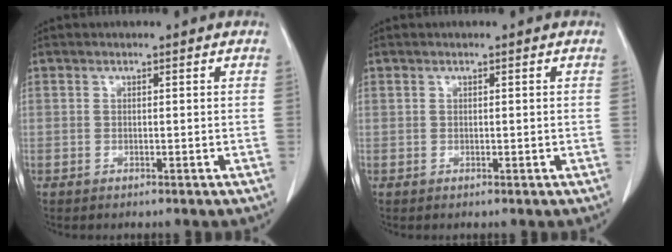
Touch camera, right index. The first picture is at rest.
{"total": 0.0}